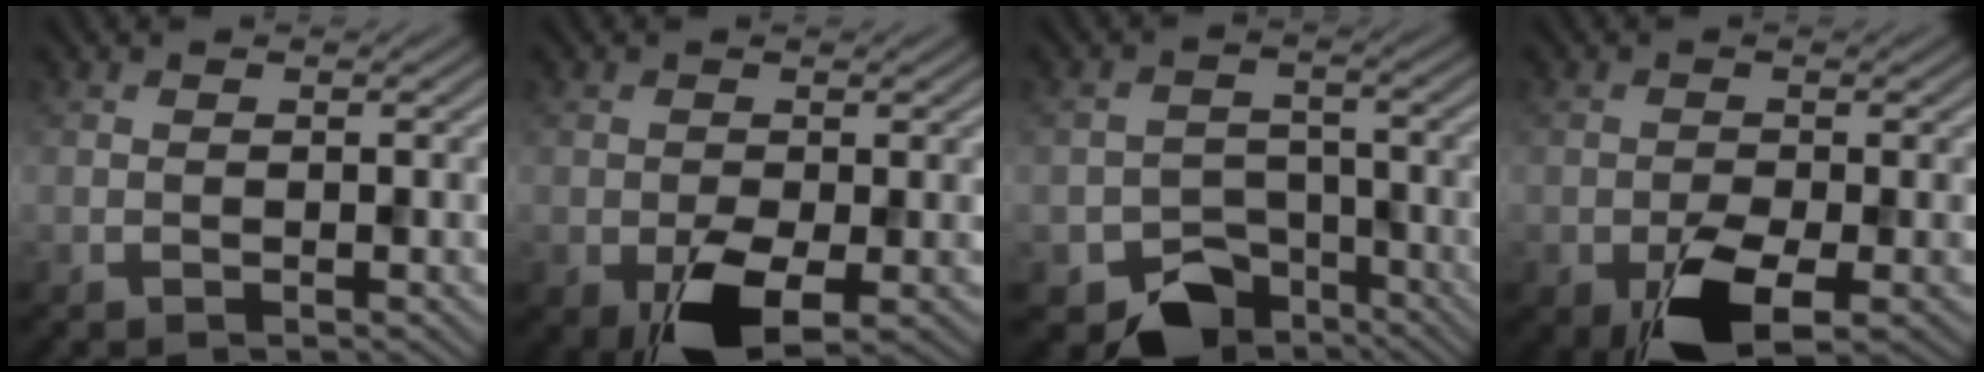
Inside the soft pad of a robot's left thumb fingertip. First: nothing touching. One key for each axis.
{"total": 6.4, "fx": -2.6, "fy": 3.7, "fz": 4.6, "tx": -0.091, "ty": -0.026, "tz": -0.040}
{"total": 7.7, "fx": -4.9, "fy": 5.2, "fz": 3.0, "tx": -0.042, "ty": -0.020, "tz": -0.080}
{"total": 6.5, "fx": -3.2, "fy": 3.1, "fz": 4.8, "tx": -0.086, "ty": -0.014, "tz": -0.054}